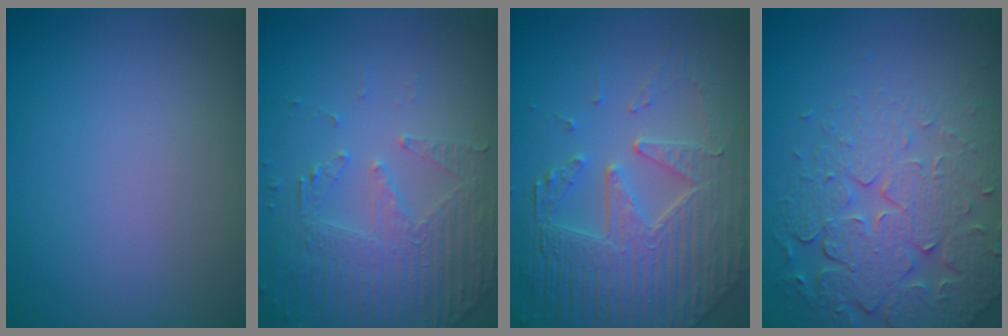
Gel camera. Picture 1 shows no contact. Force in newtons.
{"total": 5.1, "press": 3.6, "slide": 3.6}
{"total": 8.2, "press": 5.7, "slide": 5.9}
{"total": 7.4, "press": 5.4, "slide": 5.1}